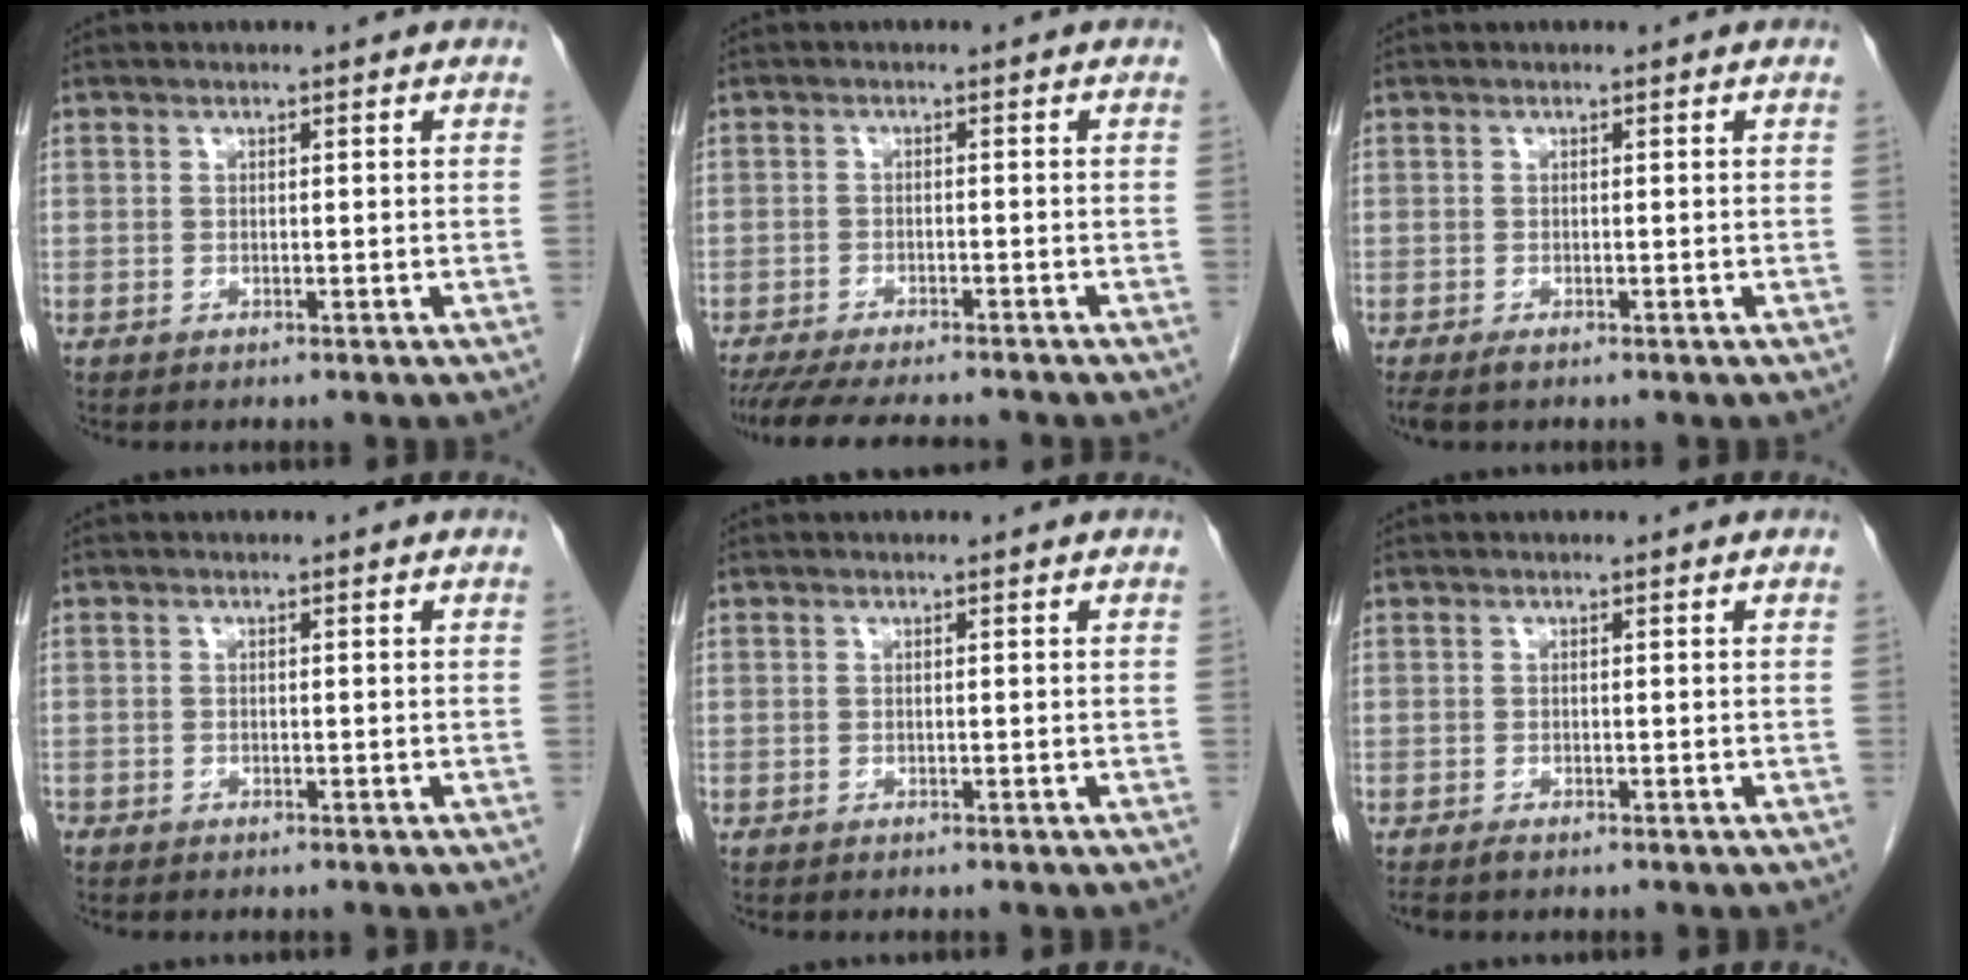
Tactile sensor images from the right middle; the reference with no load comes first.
{"total": 11.8, "force": [-10.4, 1.9, 5.2], "torque": [-0.078, -0.015, -0.147]}
{"total": 1.6, "force": [-1.2, 0.5, 1.0], "torque": [-0.018, -0.006, -0.018]}
{"total": 0.5, "force": [-0.4, 0.3, 0.1], "torque": [-0.006, 0.001, -0.010]}
{"total": 0.0}
{"total": 0.7, "force": [-0.6, 0.1, 0.3], "torque": [-0.012, -0.003, -0.011]}